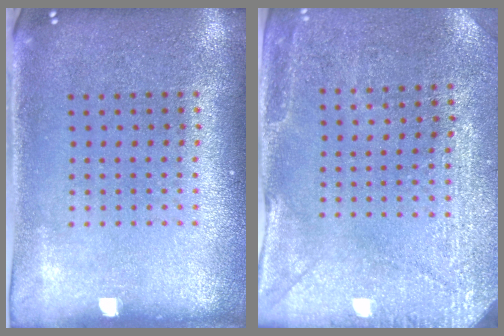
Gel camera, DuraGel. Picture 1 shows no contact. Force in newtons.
{"total": 2.8, "press": 2.7, "slide": 0.9}